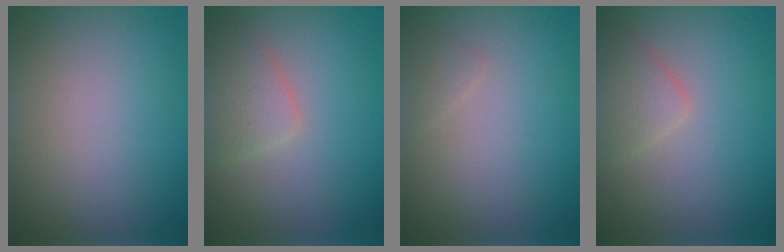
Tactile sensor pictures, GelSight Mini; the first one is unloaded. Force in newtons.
{"total": 2.8, "press": 2.8, "slide": 0.1}
{"total": 0.6, "press": 0.6, "slide": 0.0}
{"total": 2.3, "press": 2.3, "slide": 0.1}